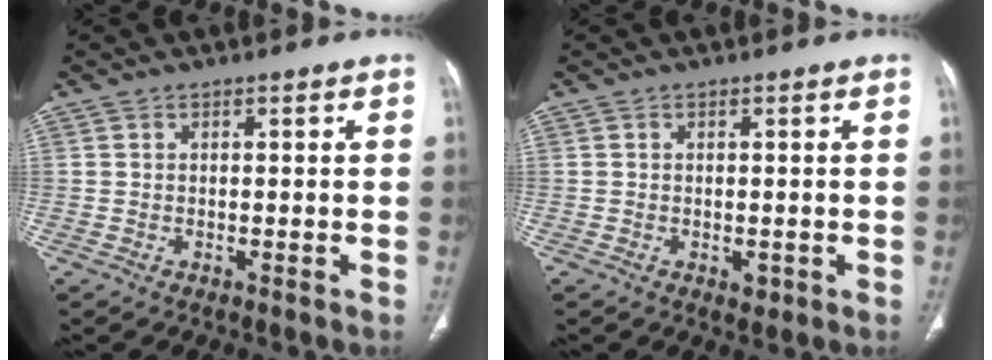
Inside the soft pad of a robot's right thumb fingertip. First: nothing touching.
{"total": 1.4, "force": [-0.4, 0.9, 1.0], "torque": [-0.009, -0.002, -0.002]}